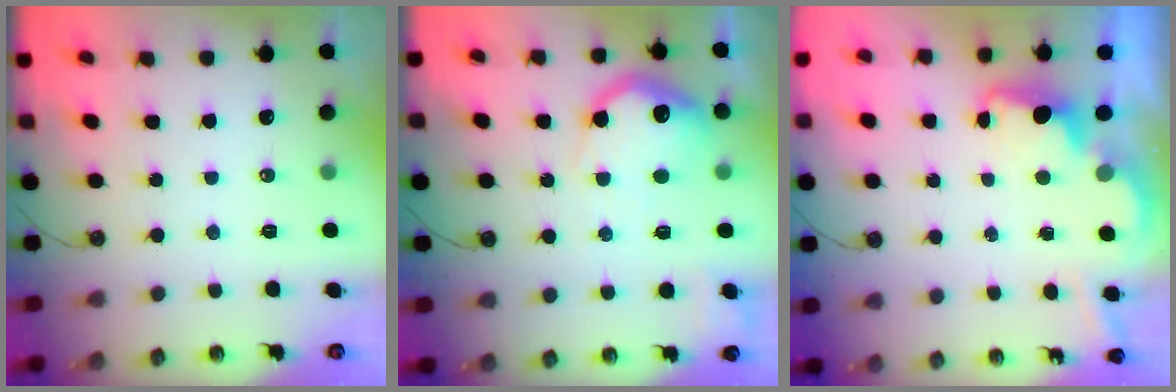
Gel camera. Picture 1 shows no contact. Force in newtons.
{"total": 16.0, "press": 15.9, "slide": 1.3}
{"total": 3.5, "press": 3.4, "slide": 0.8}